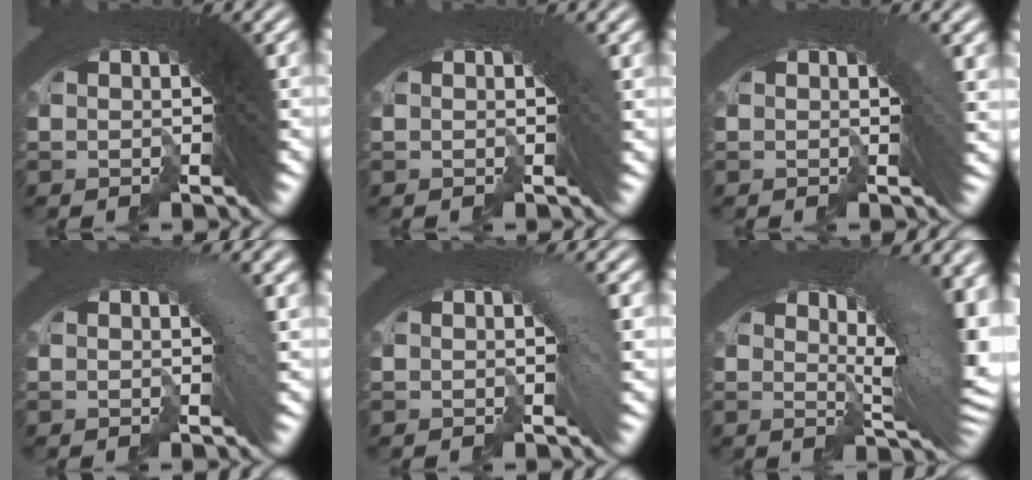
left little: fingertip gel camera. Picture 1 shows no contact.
{"total": 1.0, "force": [0.1, 0.2, 1.0], "torque": [-0.005, 0.004, 0.001]}
{"total": 1.7, "force": [0.3, 0.5, 1.6], "torque": [-0.007, 0.008, -0.001]}
{"total": 2.1, "force": [-0.1, 0.6, 2.0], "torque": [-0.016, 0.010, -0.007]}
{"total": 1.5, "force": [-0.4, 0.3, 1.5], "torque": [-0.016, 0.005, -0.008]}
{"total": 8.3, "force": [1.1, 3.3, 7.6], "torque": [-0.077, 0.012, 0.006]}